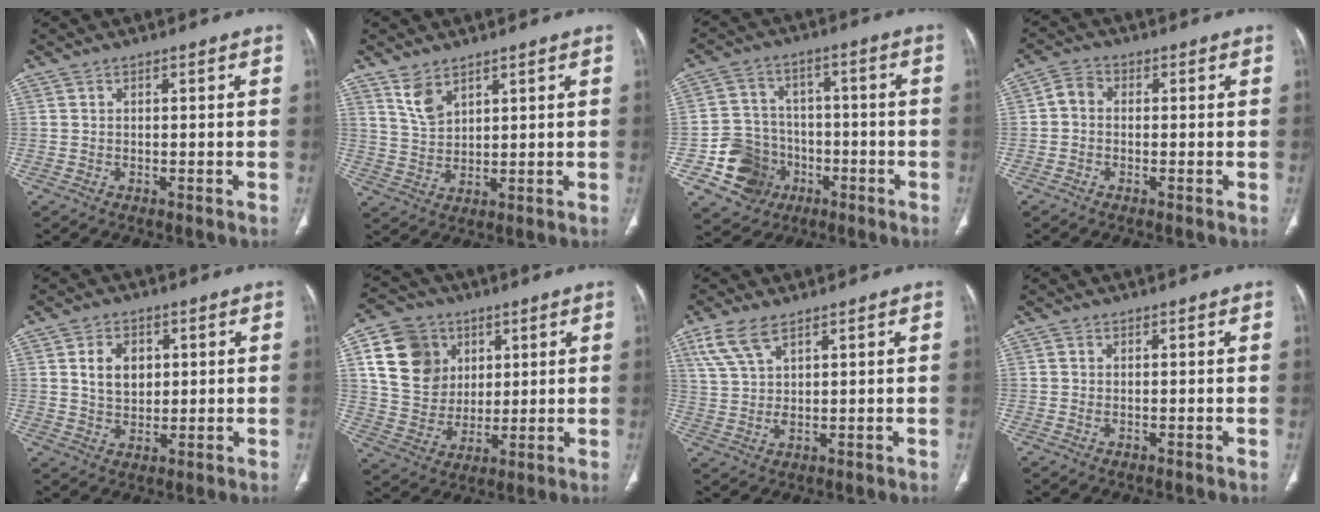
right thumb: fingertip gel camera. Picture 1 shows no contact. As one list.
[{"total": 5.0, "force": [3.5, 2.5, 2.7], "torque": [-0.043, -0.019, 0.079]}, {"total": 11.8, "force": [-4.4, 10.6, 3.0], "torque": [-0.019, 0.041, -0.063]}, {"total": 3.3, "force": [-0.3, 2.6, 2.0], "torque": [-0.030, 0.010, -0.016]}, {"total": 6.9, "force": [1.8, 4.9, 4.4], "torque": [-0.048, -0.011, 0.036]}, {"total": 15.3, "force": [5.4, 12.7, 6.7], "torque": [-0.097, -0.004, 0.104]}, {"total": 7.0, "force": [4.1, 2.9, 4.8], "torque": [-0.107, -0.008, 0.091]}, {"total": 0.6, "force": [-0.1, 0.4, 0.5], "torque": [-0.014, 0.001, -0.001]}]